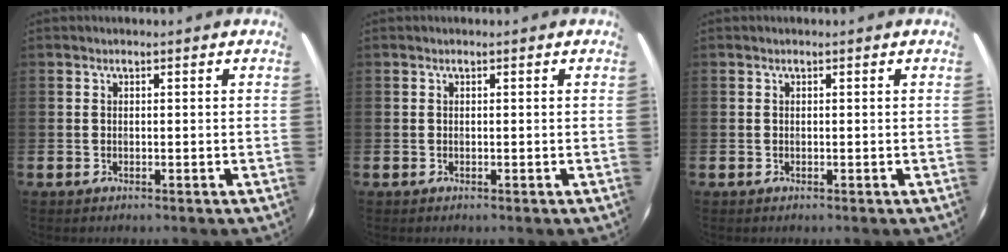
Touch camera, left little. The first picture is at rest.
{"total": 0.0}
{"total": 0.0}